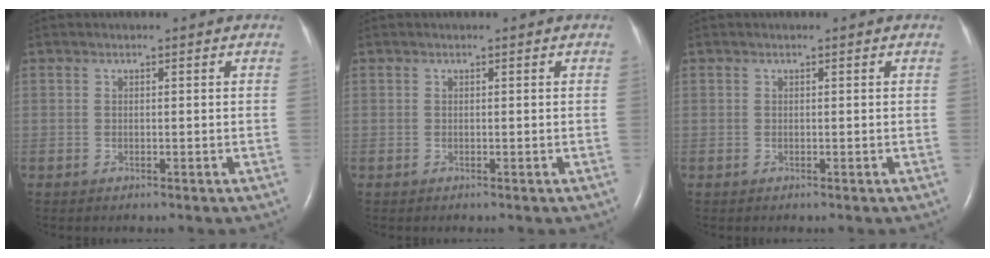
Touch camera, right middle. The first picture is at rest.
{"total": 0.0}
{"total": 0.0}